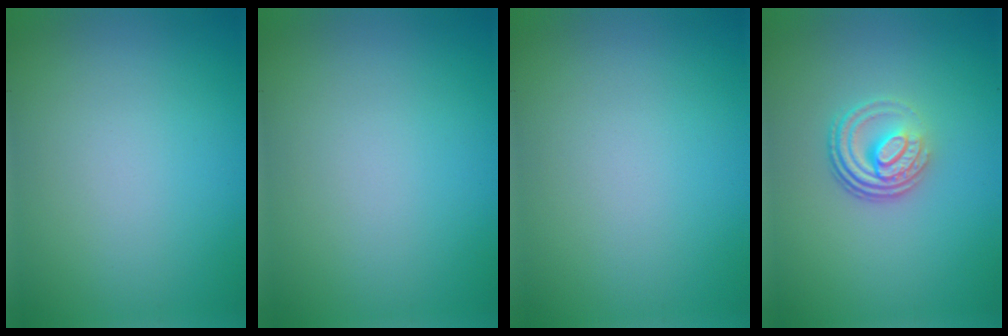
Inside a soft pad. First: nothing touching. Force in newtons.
{"total": 0.0}
{"total": 0.0}
{"total": 4.0, "press": 2.7, "slide": 3.0}